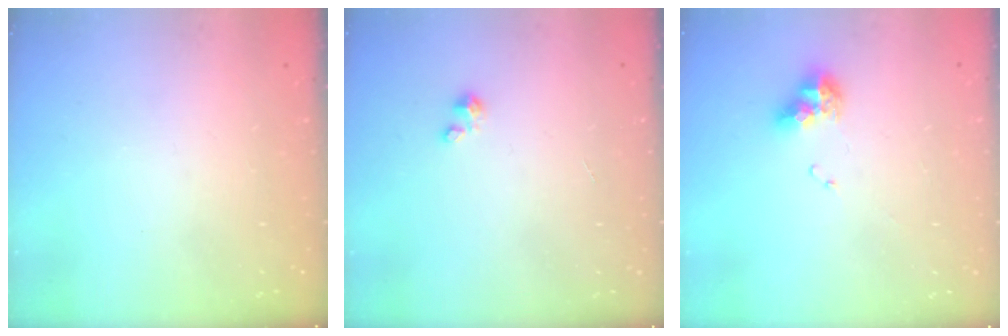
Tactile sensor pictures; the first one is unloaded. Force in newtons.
{"total": 0.8, "press": 0.7, "slide": 0.3}
{"total": 9.5, "press": 9.5, "slide": 1.0}